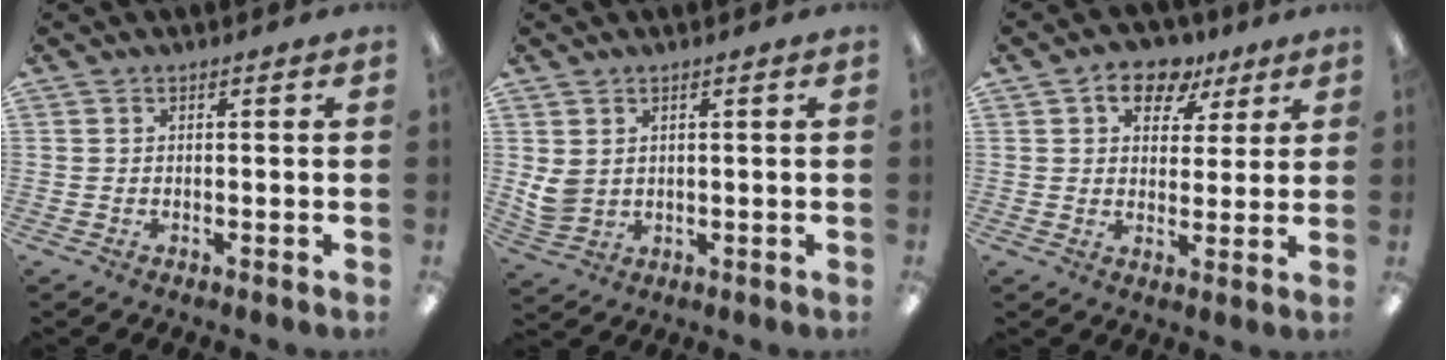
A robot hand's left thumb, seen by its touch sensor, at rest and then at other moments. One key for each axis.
{"total": 4.4, "fx": 2.0, "fy": 3.5, "fz": 2.0, "tx": -0.041, "ty": -0.006, "tz": 0.039}
{"total": 9.5, "fx": 5.6, "fy": 6.1, "fz": 4.7, "tx": -0.065, "ty": -0.018, "tz": 0.095}